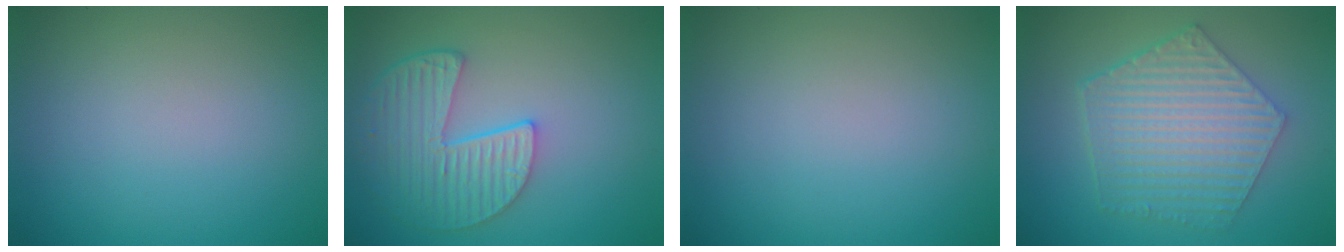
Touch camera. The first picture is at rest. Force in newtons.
{"total": 5.4, "press": 4.4, "slide": 3.2}
{"total": 0.0}
{"total": 6.5, "press": 4.9, "slide": 4.3}